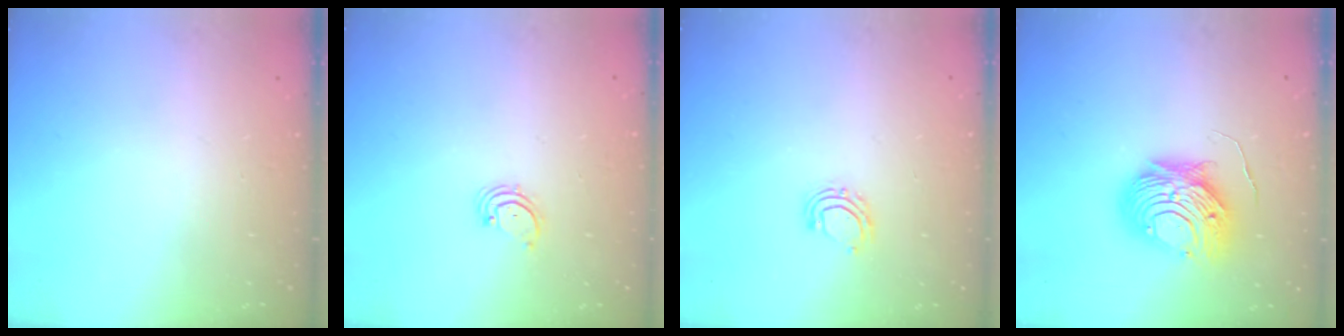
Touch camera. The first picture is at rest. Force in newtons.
{"total": 1.7, "press": 1.6, "slide": 0.2}
{"total": 6.3, "press": 6.2, "slide": 1.3}
{"total": 10.5, "press": 10.5, "slide": 1.0}